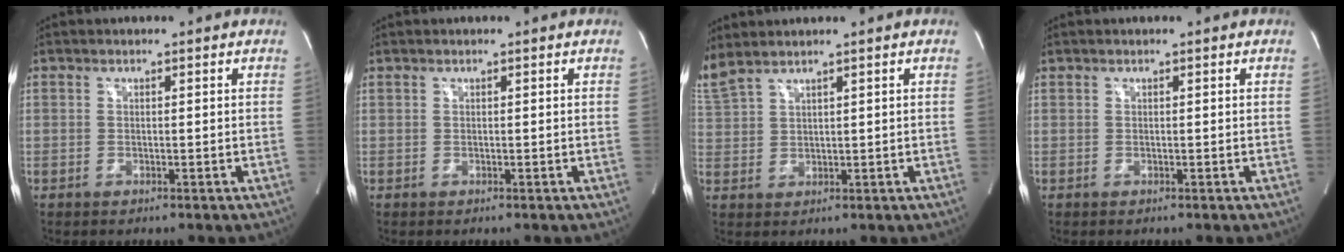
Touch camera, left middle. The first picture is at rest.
{"total": 0.0}
{"total": 4.9, "force": [4.4, 0.2, 2.1], "torque": [-0.073, 0.017, 0.107]}
{"total": 0.0}